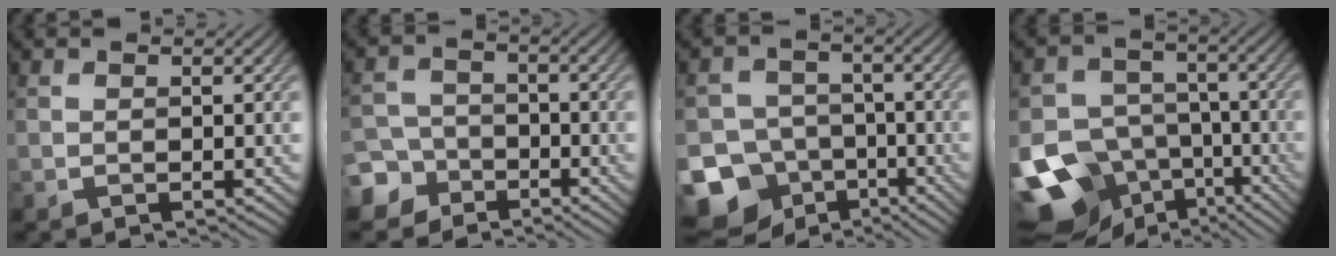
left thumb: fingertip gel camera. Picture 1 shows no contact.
{"total": 6.1, "force": [-4.2, 4.3, 1.2], "torque": [-0.019, -0.008, -0.091]}
{"total": 14.1, "force": [-8.2, 10.9, 3.7], "torque": [-0.105, -0.046, -0.143]}
{"total": 16.6, "force": [-9.1, 12.1, 6.8], "torque": [-0.183, -0.050, -0.126]}